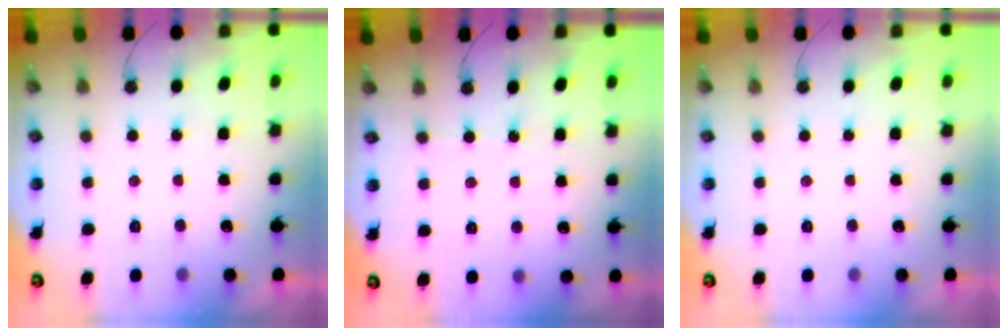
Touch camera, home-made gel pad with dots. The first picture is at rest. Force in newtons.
{"total": 1.6, "press": 1.5, "slide": 0.3}
{"total": 0.0}